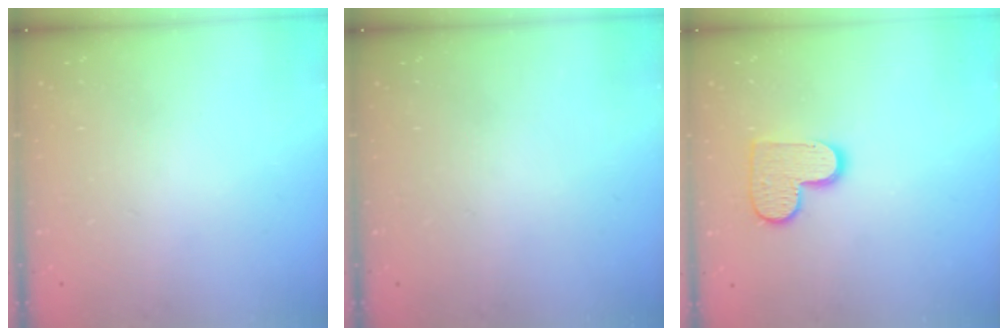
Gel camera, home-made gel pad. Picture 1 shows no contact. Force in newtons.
{"total": 0.0}
{"total": 10.5, "press": 10.5, "slide": 0.5}